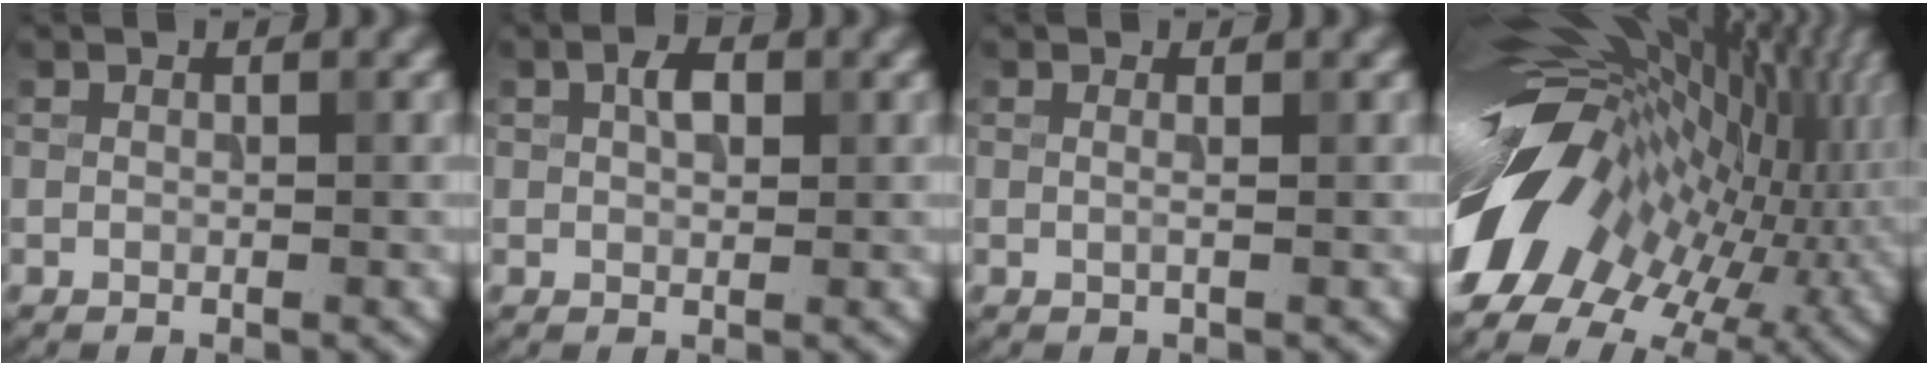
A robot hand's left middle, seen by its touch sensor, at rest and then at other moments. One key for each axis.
{"total": 2.0, "fx": 0.6, "fy": 1.2, "fz": 1.5, "tx": -0.027, "ty": 0.003, "tz": 0.008}
{"total": 0.6, "fx": -0.1, "fy": 0.1, "fz": 0.6, "tx": -0.014, "ty": -0.002, "tz": -0.006}
{"total": 18.0, "fx": -0.5, "fy": 11.4, "fz": 14.0, "tx": -0.278, "ty": -0.005, "tz": -0.009}